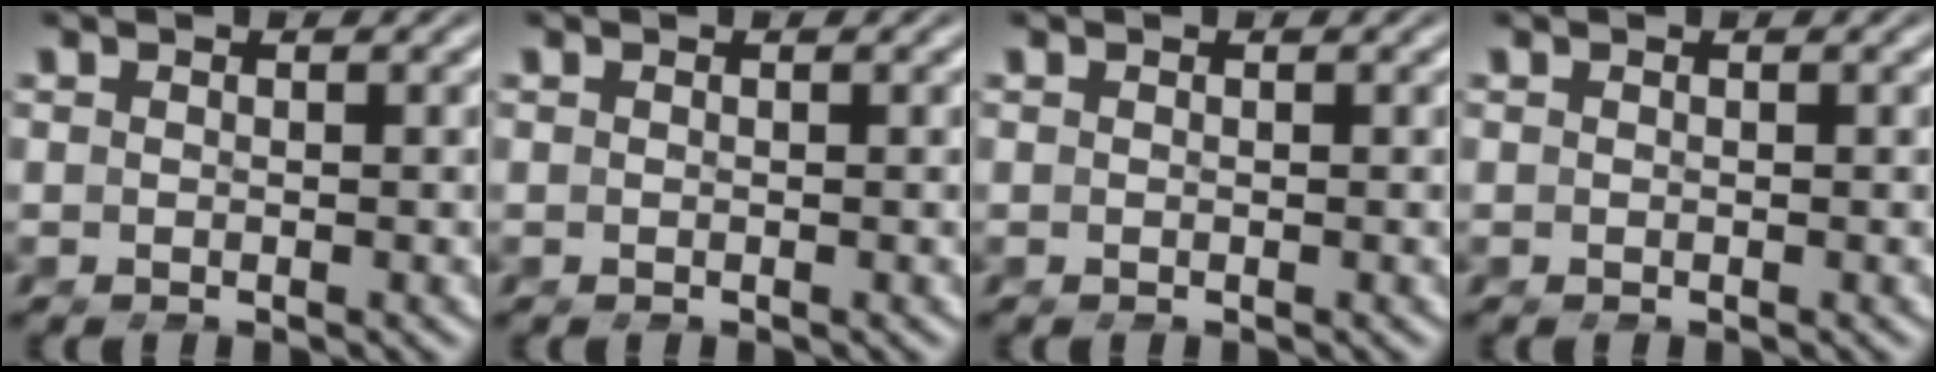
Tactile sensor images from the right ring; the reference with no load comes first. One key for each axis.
{"total": 0.0}
{"total": 0.0}
{"total": 0.0}